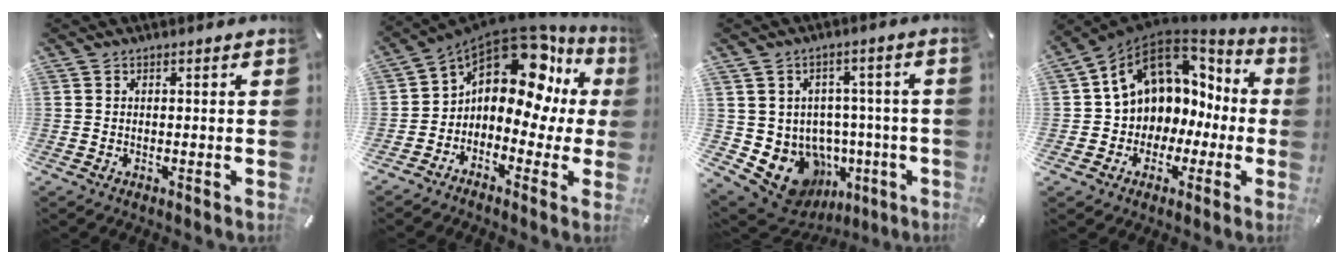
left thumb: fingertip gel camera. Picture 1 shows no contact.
{"total": 13.3, "force": [7.1, 7.5, 8.4], "torque": [-0.136, -0.059, 0.118]}
{"total": 12.1, "force": [-5.1, 9.7, 5.1], "torque": [-0.098, 0.013, -0.071]}
{"total": 12.2, "force": [4.6, 9.8, 5.6], "torque": [-0.103, -0.034, 0.085]}